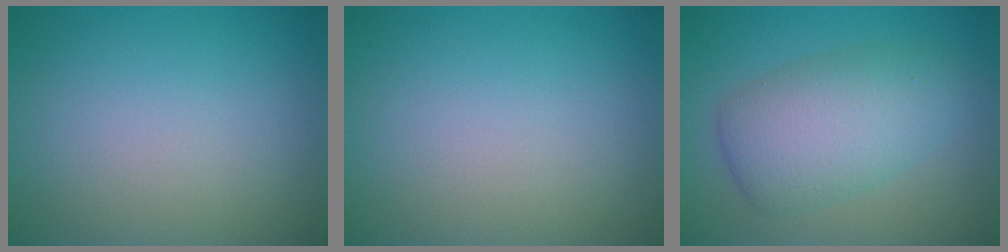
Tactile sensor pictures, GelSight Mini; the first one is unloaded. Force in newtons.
{"total": 0.0}
{"total": 5.8, "press": 5.8, "slide": 0.1}